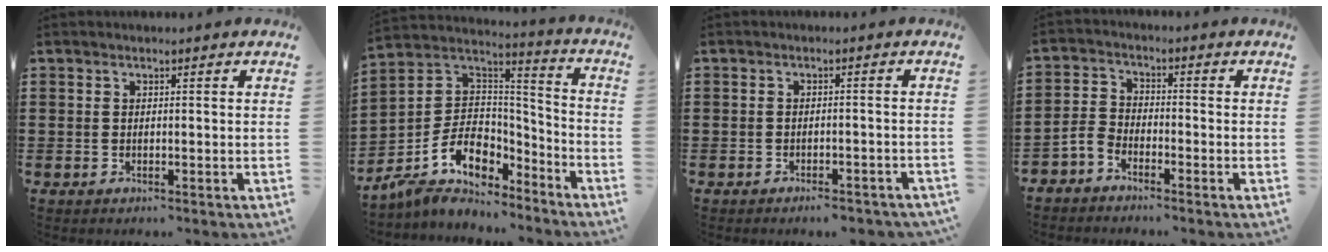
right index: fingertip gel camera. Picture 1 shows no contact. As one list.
[{"total": 9.6, "force": [-5.4, 6.8, 4.1], "torque": [-0.100, 0.006, -0.100]}, {"total": 2.1, "force": [-2.0, 0.2, 0.6], "torque": [-0.013, 0.000, -0.040]}, {"total": 3.0, "force": [-2.8, 0.9, 0.5], "torque": [-0.022, 0.005, -0.062]}]